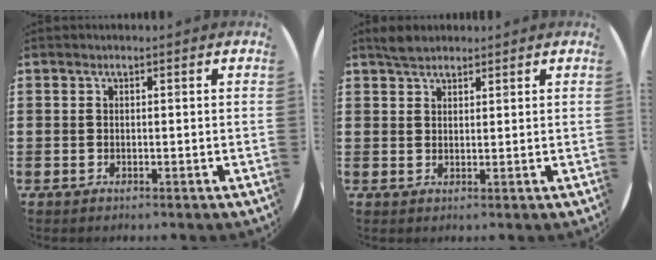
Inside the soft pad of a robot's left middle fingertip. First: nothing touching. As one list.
[{"total": 2.4, "force": [2.2, 0.9, 0.6], "torque": [-0.009, 0.002, 0.041]}]